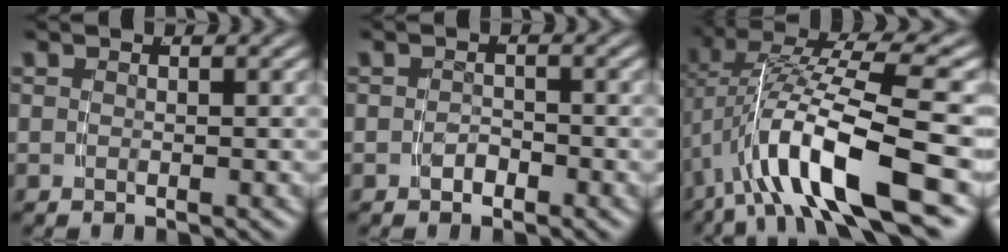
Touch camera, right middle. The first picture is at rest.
{"total": 1.1, "force": [-1.0, 0.3, 0.3], "torque": [-0.004, -0.001, -0.015]}
{"total": 8.0, "force": [-1.2, 2.4, 7.5], "torque": [-0.156, -0.009, -0.008]}